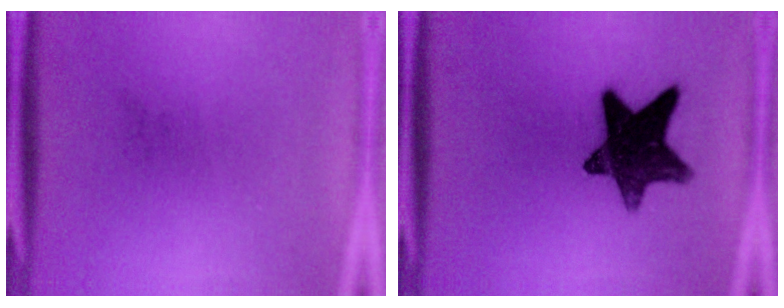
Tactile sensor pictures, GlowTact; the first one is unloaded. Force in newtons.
{"total": 13.7}